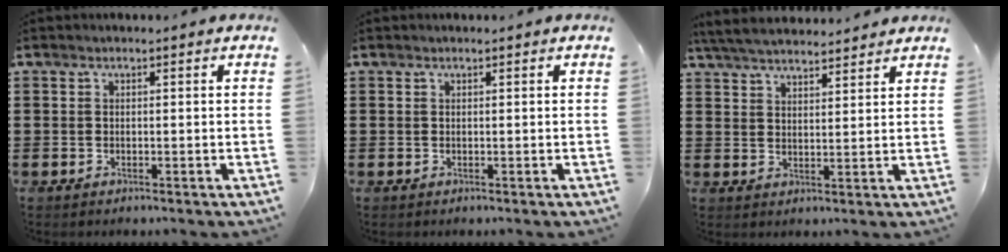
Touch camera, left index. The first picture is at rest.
{"total": 0.0}
{"total": 4.9, "force": [4.7, 0.4, 1.3], "torque": [-0.039, -0.012, 0.086]}